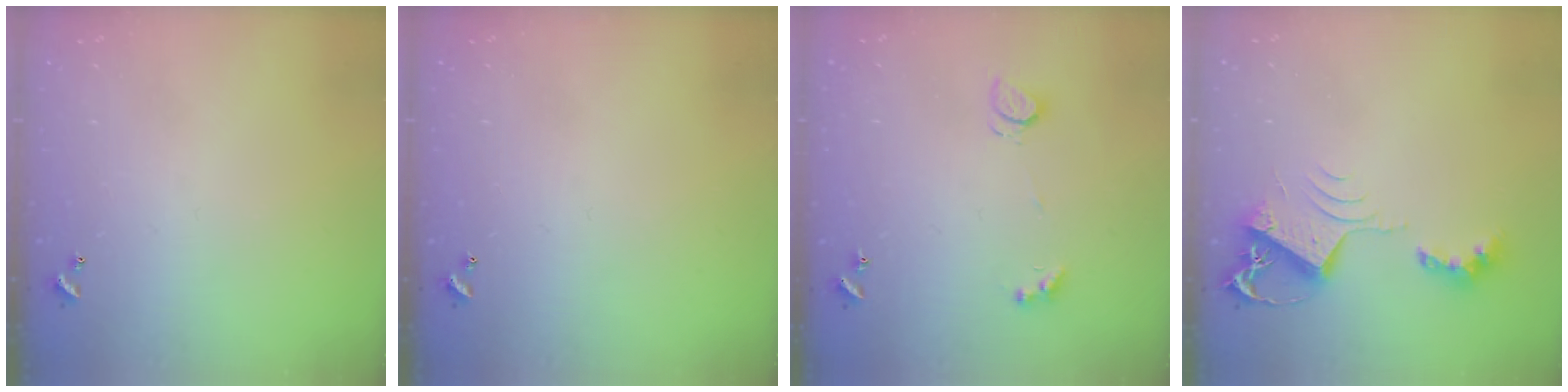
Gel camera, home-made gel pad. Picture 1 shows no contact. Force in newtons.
{"total": 0.0}
{"total": 2.4, "press": 2.3, "slide": 0.6}
{"total": 10.1, "press": 10.1, "slide": 0.9}